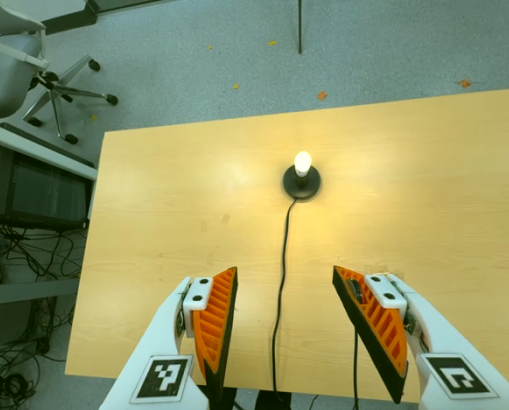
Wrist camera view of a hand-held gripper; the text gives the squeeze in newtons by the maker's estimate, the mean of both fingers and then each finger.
{"total": 0.0}